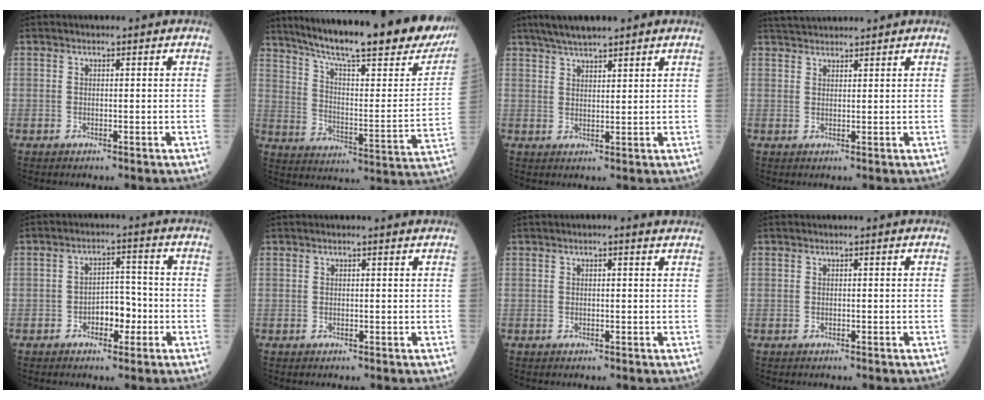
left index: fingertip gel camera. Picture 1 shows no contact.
{"total": 31.4, "force": [25.3, 4.3, 18.1], "torque": [-0.278, -0.051, 0.333]}
{"total": 6.9, "force": [5.6, 1.0, 4.0], "torque": [-0.062, 0.024, 0.092]}
{"total": 5.8, "force": [5.5, 0.7, 1.7], "torque": [-0.027, 0.036, 0.089]}
{"total": 4.6, "force": [-1.9, 2.4, 3.4], "torque": [-0.048, 0.010, -0.035]}
{"total": 0.8, "force": [0.7, 0.0, 0.5], "torque": [-0.009, 0.003, 0.005]}
{"total": 1.6, "force": [1.0, 0.3, 1.2], "torque": [-0.018, 0.011, 0.007]}
{"total": 0.0}